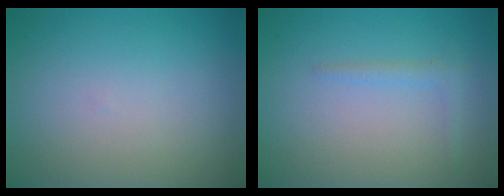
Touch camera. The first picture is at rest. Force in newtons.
{"total": 1.1, "press": 1.1, "slide": 0.1}